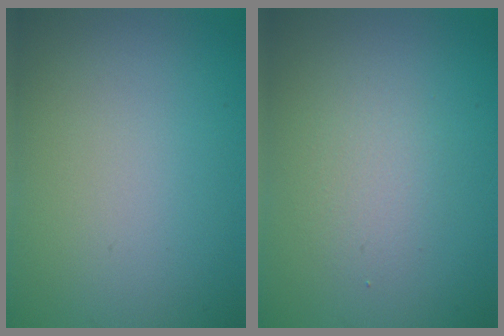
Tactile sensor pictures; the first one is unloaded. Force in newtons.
{"total": 1.8, "press": 1.8, "slide": 0.0}